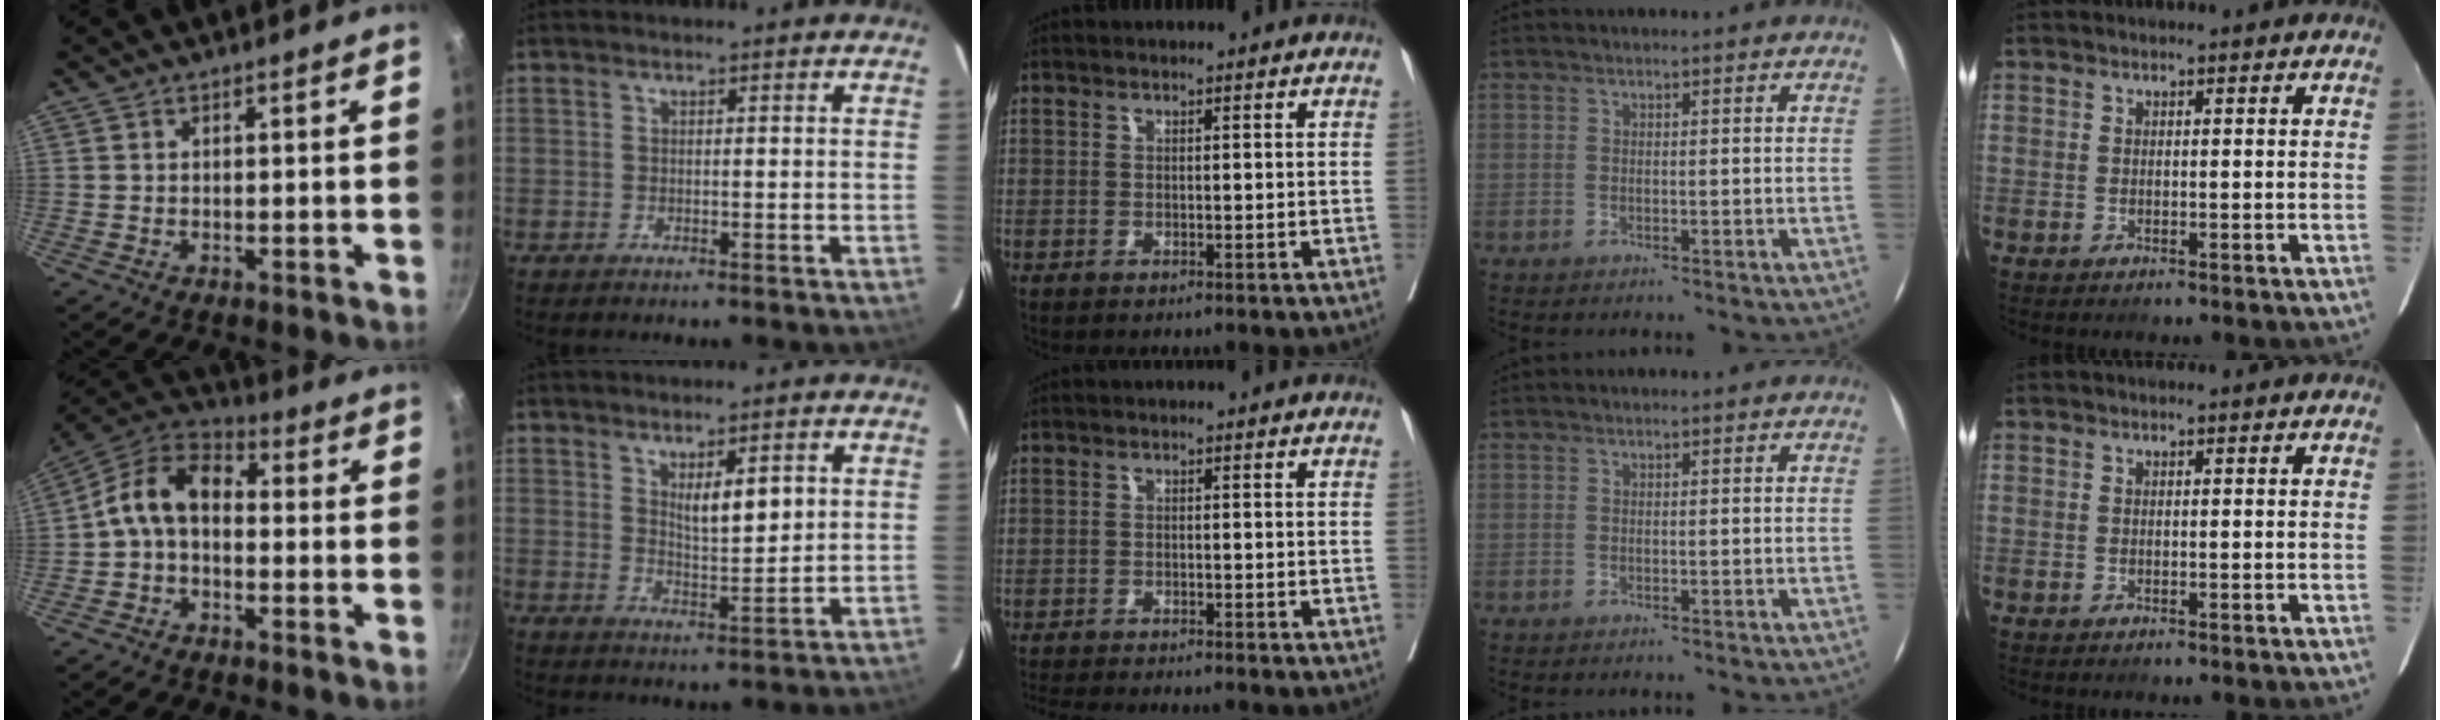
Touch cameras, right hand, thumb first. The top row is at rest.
{"thumb": {"total": 11.0, "force": [-0.6, 7.5, 8.1], "torque": [-0.130, 0.037, -0.029]}, "index": {"total": 5.5, "force": [2.0, 1.3, 4.9], "torque": [-0.084, -0.011, 0.038]}, "middle": {"total": 9.3, "force": [-8.5, 0.1, 3.7], "torque": [-0.048, -0.020, -0.125]}}